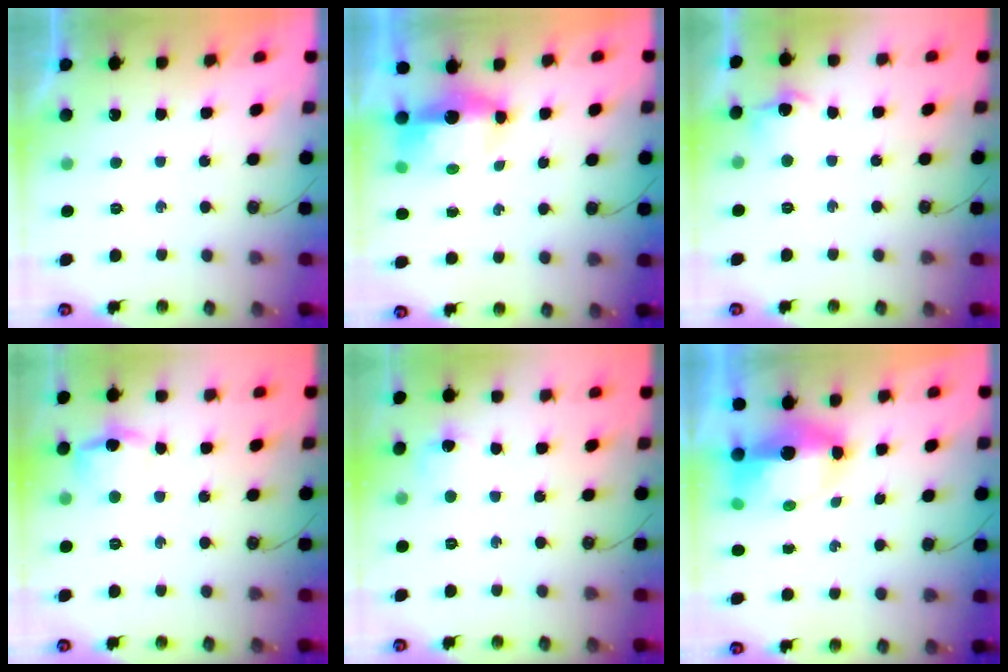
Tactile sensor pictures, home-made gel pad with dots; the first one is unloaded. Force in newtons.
{"total": 10.8, "press": 8.3, "slide": 7.0}
{"total": 8.0, "press": 8.0, "slide": 0.8}
{"total": 10.1, "press": 10.0, "slide": 0.8}
{"total": 5.9, "press": 5.9, "slide": 0.6}
{"total": 9.4, "press": 9.3, "slide": 1.5}